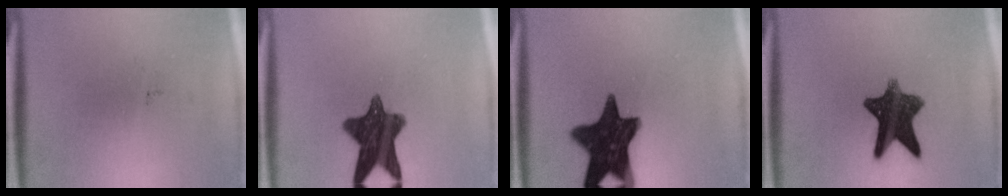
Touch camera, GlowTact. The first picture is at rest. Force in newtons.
{"total": 11.5}
{"total": 15.3}
{"total": 10.9}